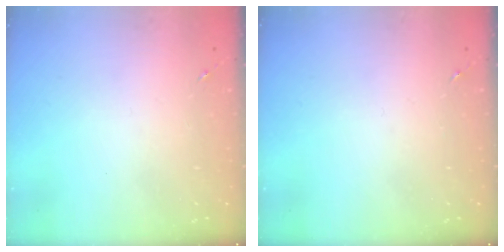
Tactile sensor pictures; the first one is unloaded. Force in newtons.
{"total": 0.0}